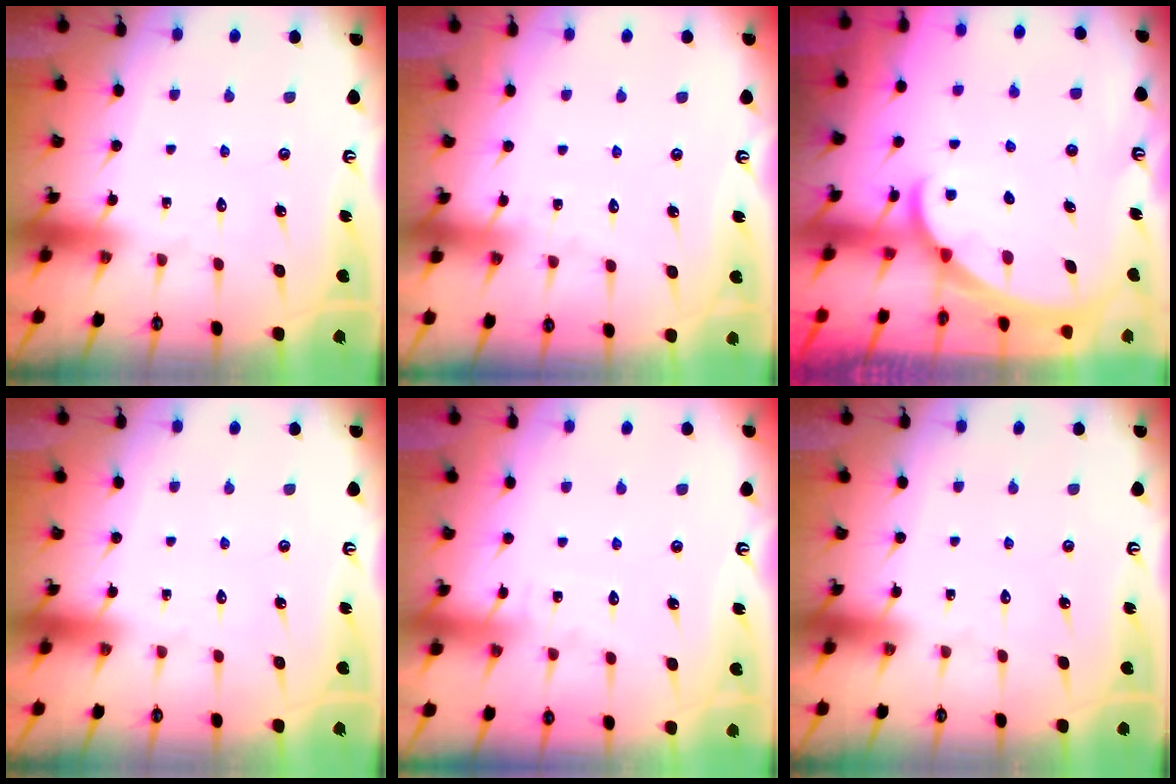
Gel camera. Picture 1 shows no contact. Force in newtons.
{"total": 3.7, "press": 3.7, "slide": 0.4}
{"total": 1.9, "press": 1.9, "slide": 0.1}
{"total": 0.0}
{"total": 4.5, "press": 4.4, "slide": 0.4}
{"total": 0.0}